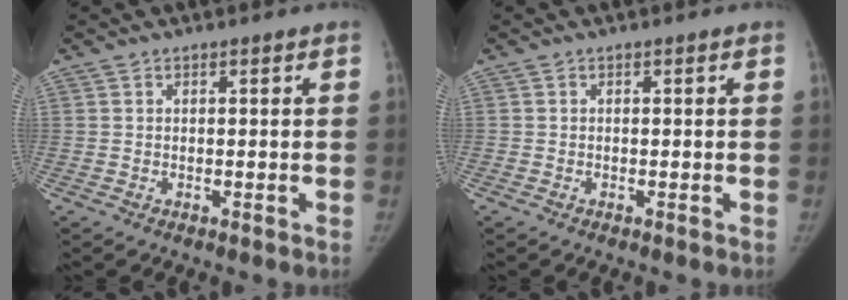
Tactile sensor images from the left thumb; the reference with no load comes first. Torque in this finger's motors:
{"motor_torque": [0.94, 1.81, 0.57, 0.26, 0.10]}